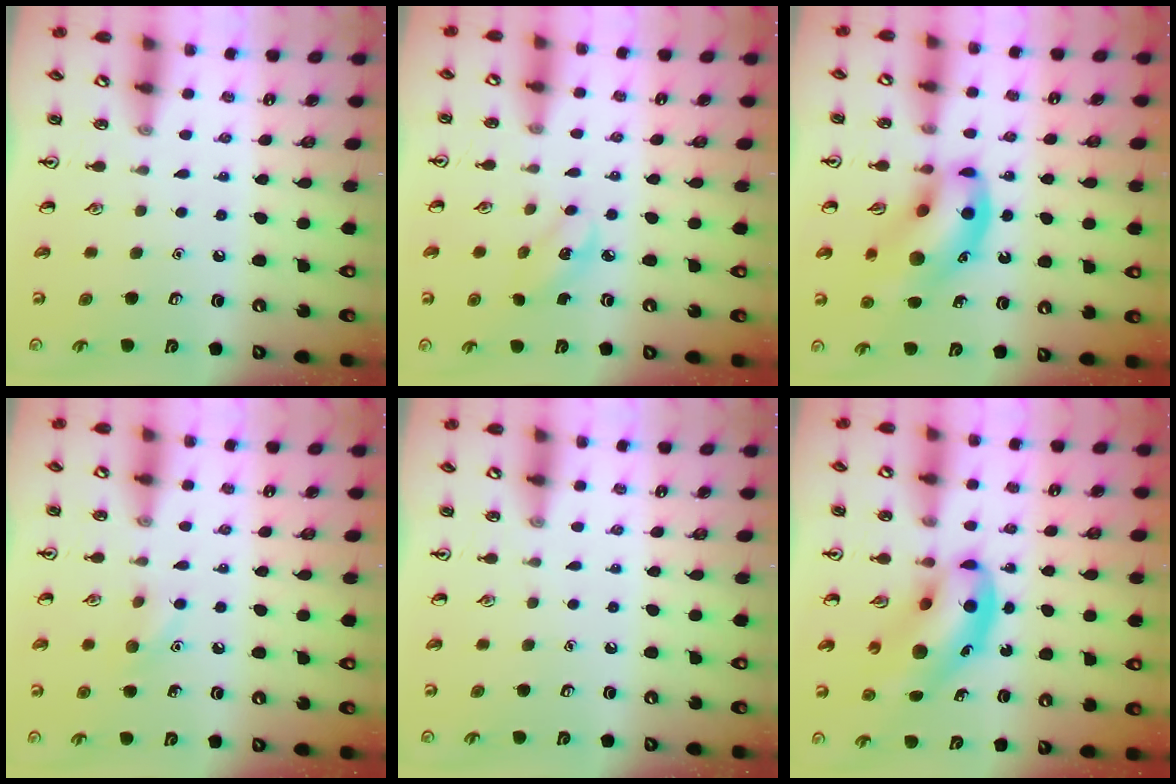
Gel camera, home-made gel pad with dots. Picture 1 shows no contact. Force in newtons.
{"total": 2.8, "press": 2.7, "slide": 0.8}
{"total": 15.8, "press": 15.6, "slide": 2.6}
{"total": 7.0, "press": 6.8, "slide": 1.6}
{"total": 0.0}
{"total": 12.6, "press": 12.2, "slide": 3.4}